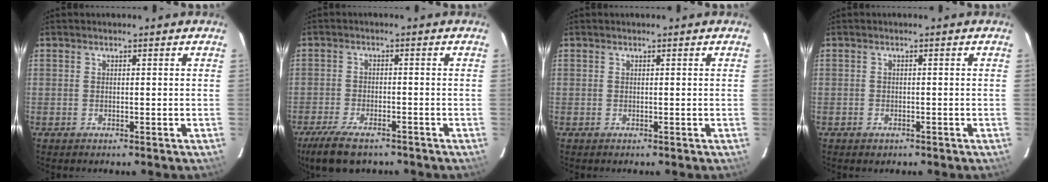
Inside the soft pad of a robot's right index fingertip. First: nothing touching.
{"total": 9.5, "force": [-7.3, 3.3, 5.2], "torque": [-0.130, -0.024, -0.129]}
{"total": 0.0}
{"total": 1.5, "force": [-0.9, 1.2, 0.4], "torque": [-0.007, 0.001, -0.011]}